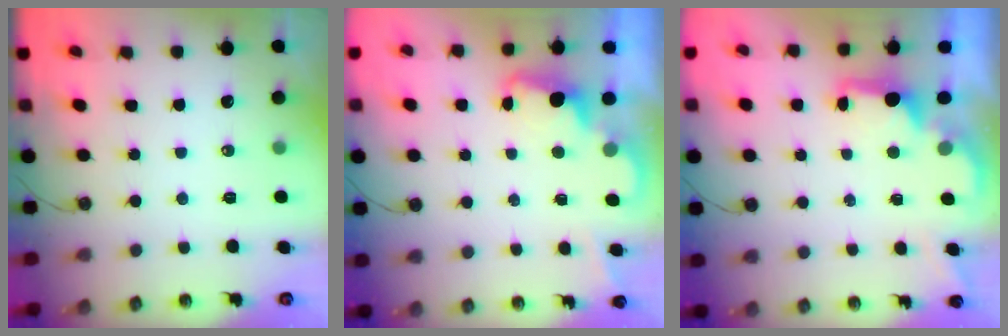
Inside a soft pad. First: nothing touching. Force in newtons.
{"total": 2.5, "press": 2.4, "slide": 0.5}
{"total": 2.1, "press": 1.9, "slide": 0.8}